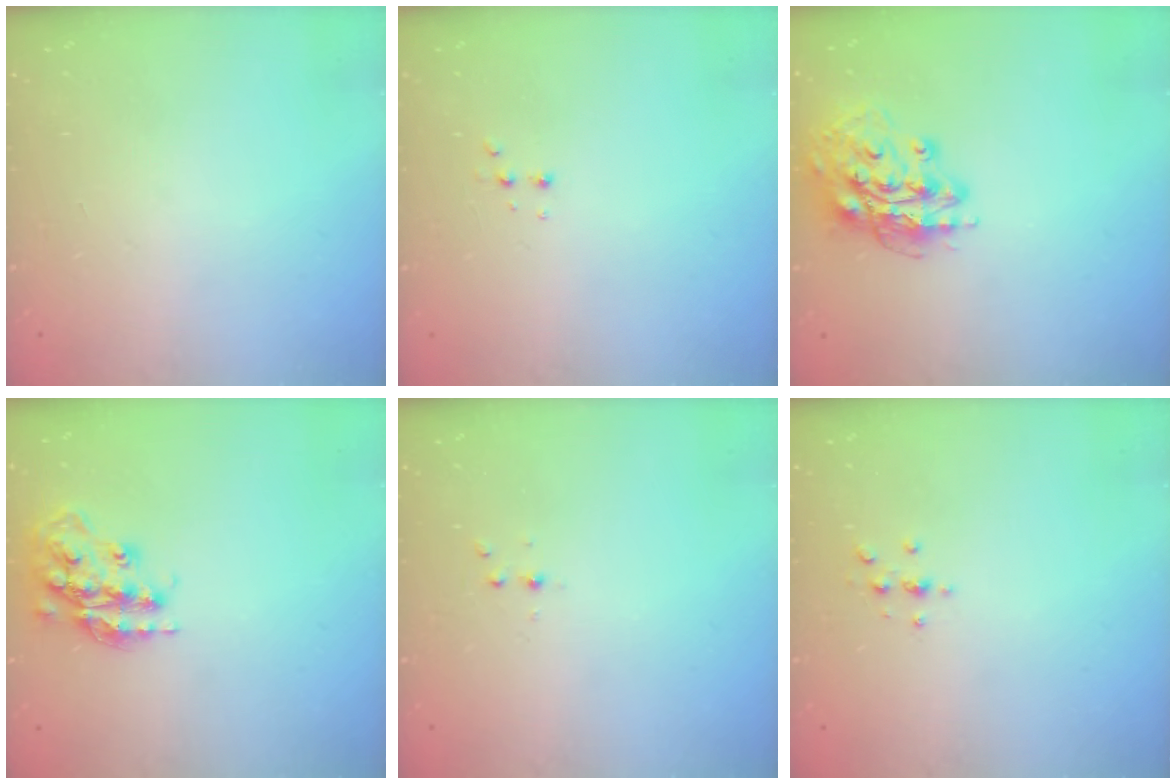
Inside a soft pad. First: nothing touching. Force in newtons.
{"total": 2.9, "press": 2.8, "slide": 1.0}
{"total": 14.9, "press": 14.8, "slide": 1.5}
{"total": 16.8, "press": 16.8, "slide": 1.1}
{"total": 2.7, "press": 2.3, "slide": 1.4}
{"total": 2.1, "press": 2.1, "slide": 0.2}